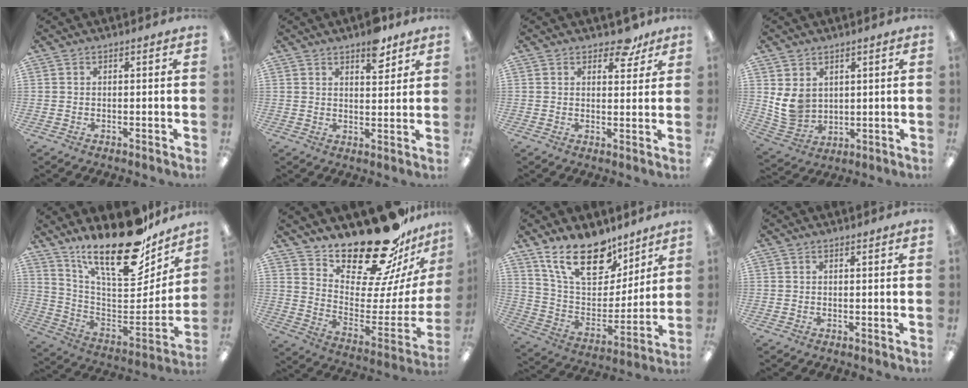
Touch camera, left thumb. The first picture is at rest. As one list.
[{"total": 6.7, "force": [5.0, 3.0, 3.4], "torque": [-0.022, -0.032, 0.081]}, {"total": 6.6, "force": [4.8, 3.4, 2.9], "torque": [-0.021, -0.025, 0.081]}, {"total": 8.0, "force": [2.7, 6.6, 3.5], "torque": [-0.084, -0.009, 0.055]}, {"total": 24.2, "force": [18.0, 8.4, 13.7], "torque": [-0.193, -0.132, 0.307]}, {"total": 23.4, "force": [19.4, 7.6, 10.6], "torque": [-0.144, -0.156, 0.332]}, {"total": 19.5, "force": [13.7, 9.5, 10.0], "torque": [-0.179, -0.078, 0.249]}, {"total": 0.7, "force": [0.7, 0.0, 0.1], "torque": [-0.003, -0.001, 0.013]}]